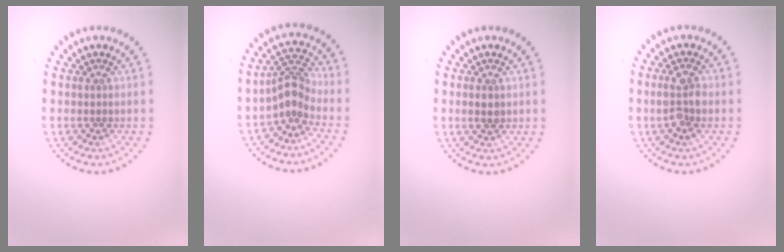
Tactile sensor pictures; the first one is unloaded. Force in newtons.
{"total": 2.8, "press": 2.0, "slide": 1.9}
{"total": 1.4, "press": 1.4, "slide": 0.1}
{"total": 2.4, "press": 2.4, "slide": 0.4}